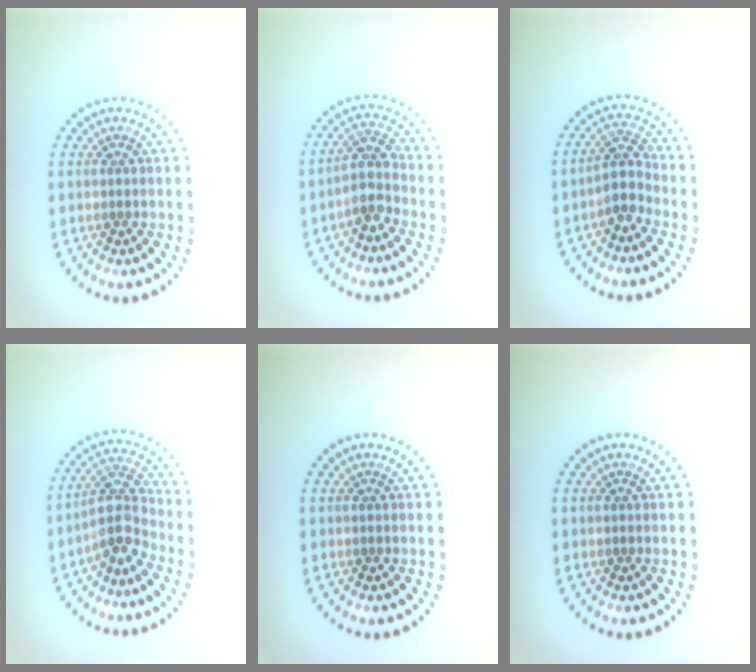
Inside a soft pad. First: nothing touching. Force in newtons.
{"total": 3.2, "press": 2.5, "slide": 2.0}
{"total": 2.7, "press": 2.3, "slide": 1.5}
{"total": 3.6, "press": 2.9, "slide": 2.1}
{"total": 0.0}
{"total": 0.0}